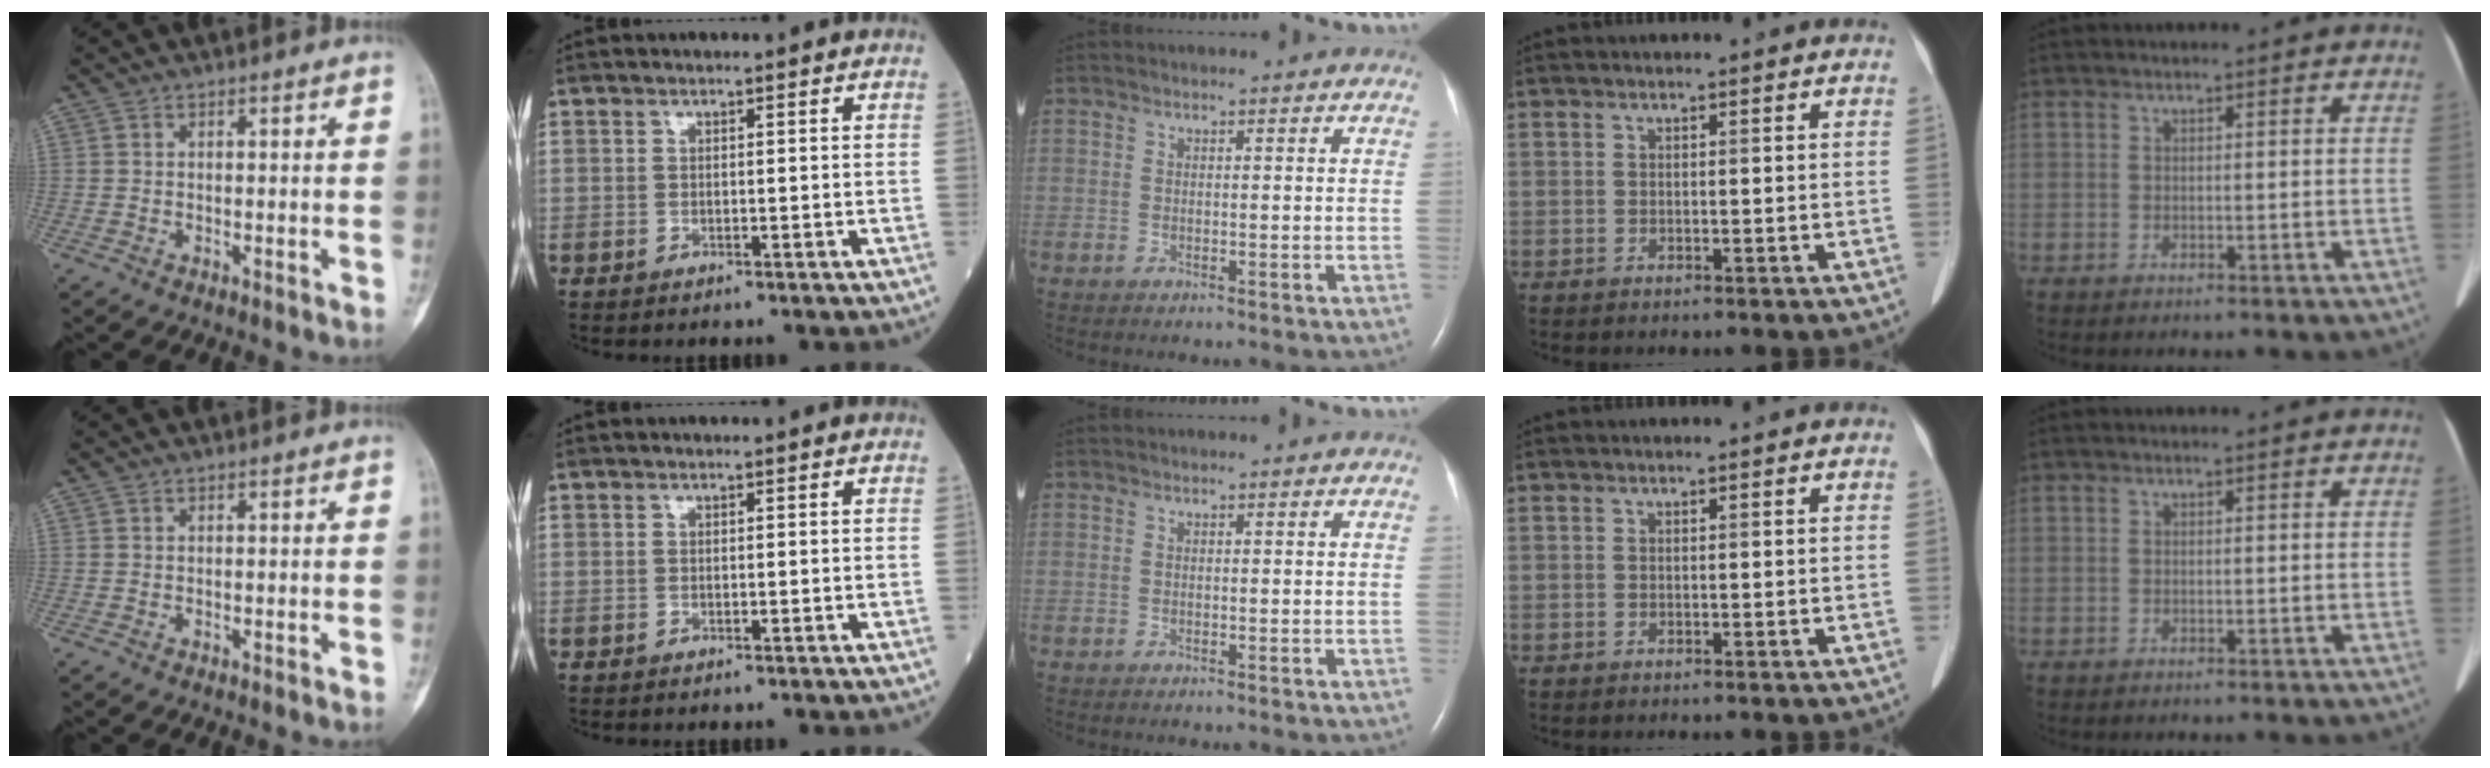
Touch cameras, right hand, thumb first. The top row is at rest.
{}